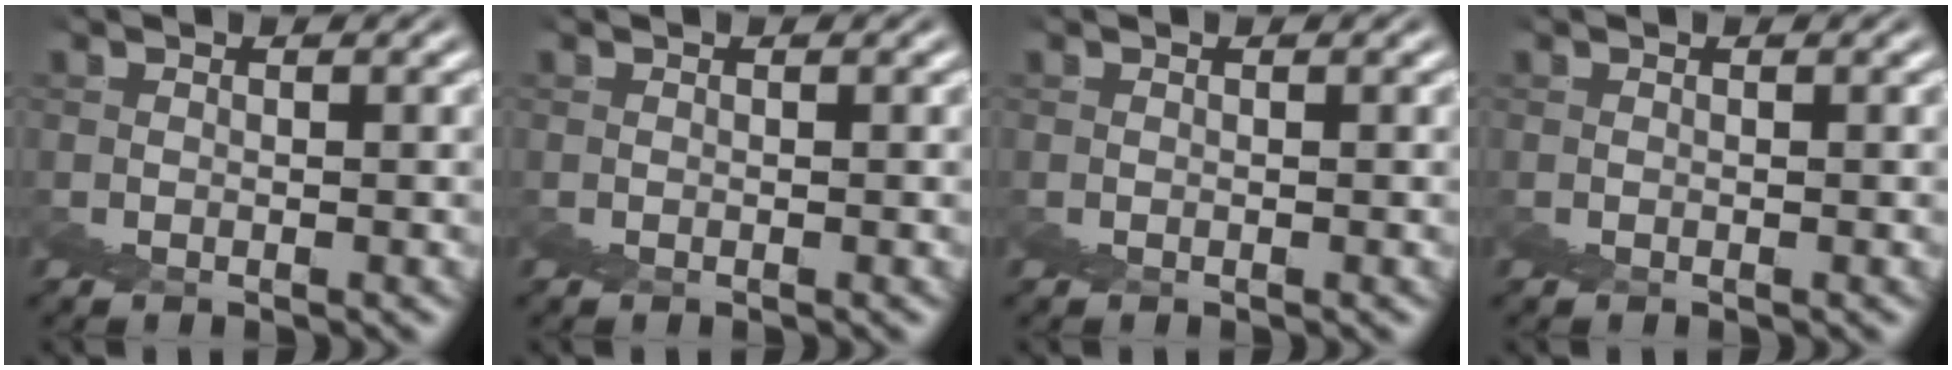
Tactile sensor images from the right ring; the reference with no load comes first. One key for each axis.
{"total": 0.0}
{"total": 0.0}
{"total": 0.0}